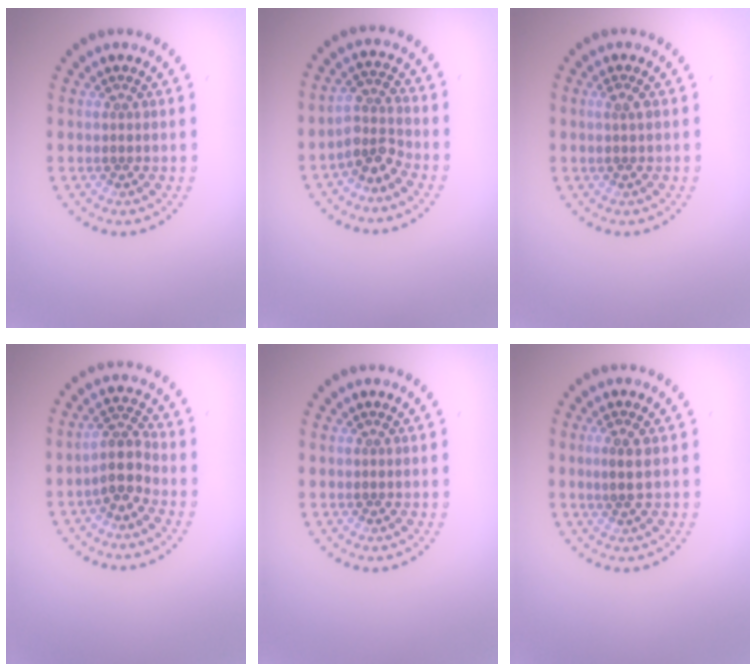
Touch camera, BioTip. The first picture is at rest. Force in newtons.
{"total": 2.7, "press": 2.0, "slide": 1.8}
{"total": 0.9, "press": 0.9, "slide": 0.3}
{"total": 2.7, "press": 2.2, "slide": 1.6}
{"total": 0.0}
{"total": 1.9, "press": 1.8, "slide": 0.7}